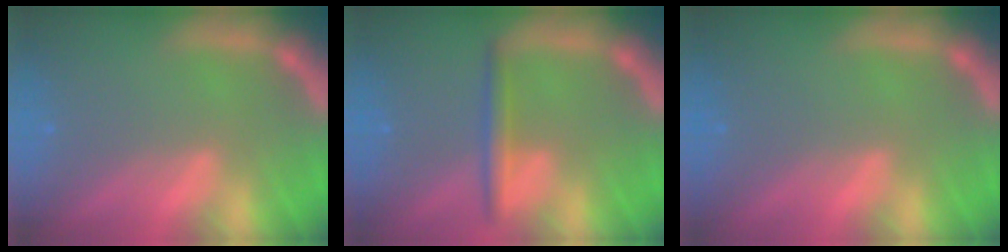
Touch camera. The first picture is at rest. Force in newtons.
{"total": 2.5}
{"total": 0.0}